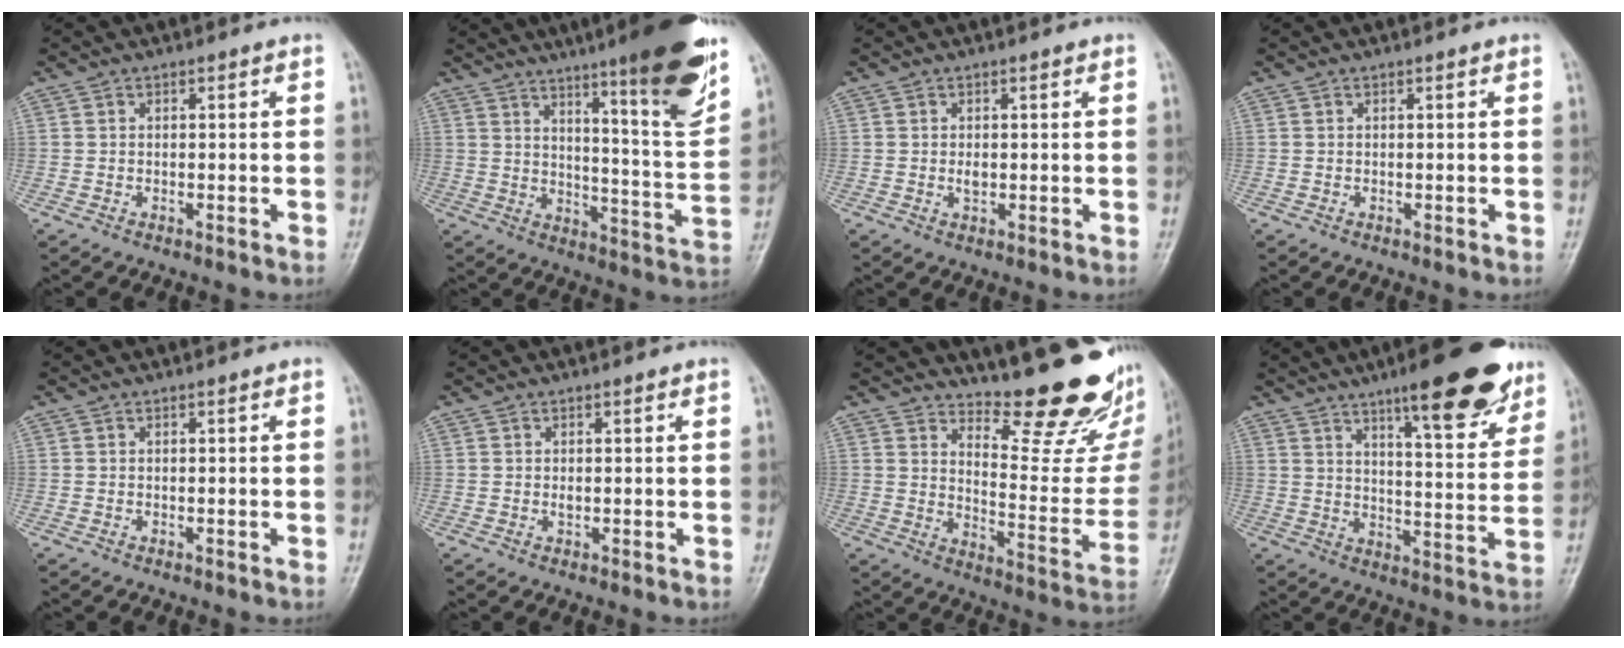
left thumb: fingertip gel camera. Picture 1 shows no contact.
{"total": 20.7, "force": [12.9, 2.4, 16.0], "torque": [-0.199, -0.065, 0.188]}
{"total": 1.7, "force": [0.1, 1.2, 1.3], "torque": [-0.014, -0.001, 0.002]}
{"total": 0.0}
{"total": 0.0}
{"total": 1.0, "force": [0.2, 0.7, 0.7], "torque": [-0.007, 0.000, 0.002]}
{"total": 19.7, "force": [15.8, 5.4, 10.5], "torque": [-0.101, -0.141, 0.215]}
{"total": 18.8, "force": [12.1, 4.7, 13.6], "torque": [-0.149, -0.054, 0.175]}